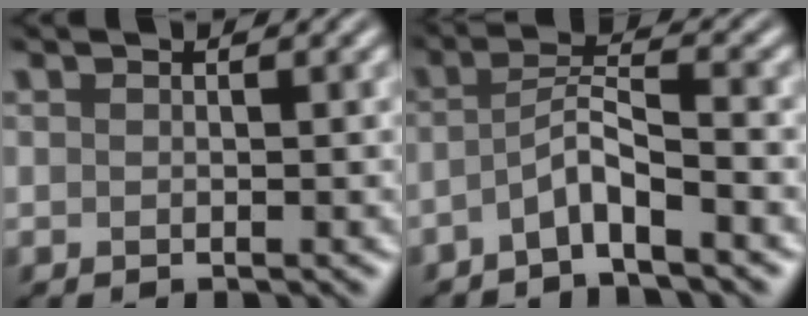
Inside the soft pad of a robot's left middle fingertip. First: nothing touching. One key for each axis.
{"total": 3.1, "fx": -2.0, "fy": 0.3, "fz": 2.4, "tx": -0.046, "ty": 0.008, "tz": -0.049}